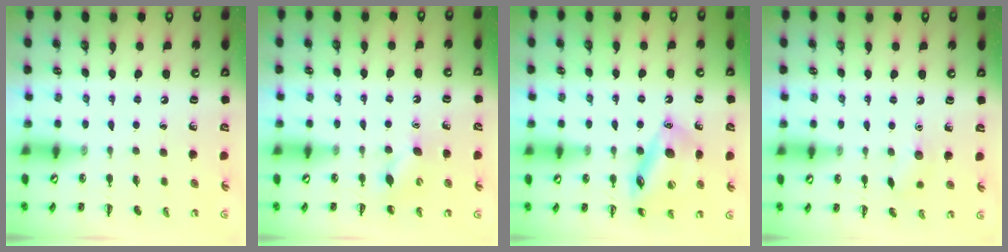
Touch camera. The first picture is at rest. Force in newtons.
{"total": 4.9, "press": 4.7, "slide": 1.3}
{"total": 15.5, "press": 15.4, "slide": 1.9}
{"total": 7.0, "press": 6.9, "slide": 1.3}